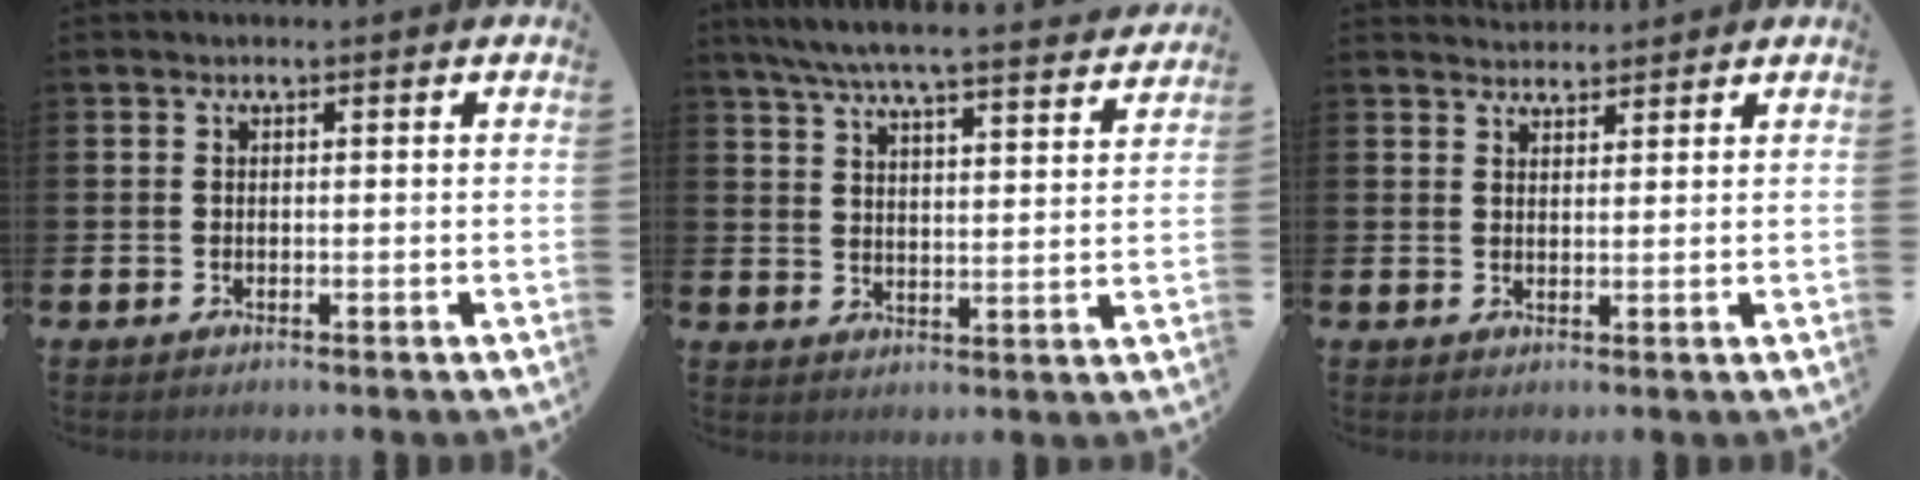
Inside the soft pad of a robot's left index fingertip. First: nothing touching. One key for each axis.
{"total": 6.9, "fx": 6.5, "fy": 0.5, "fz": 2.3, "tx": -0.066, "ty": -0.044, "tz": 0.112}
{"total": 2.8, "fx": 2.7, "fy": 0.7, "fz": -0.1, "tx": 0.002, "ty": -0.011, "tz": 0.048}